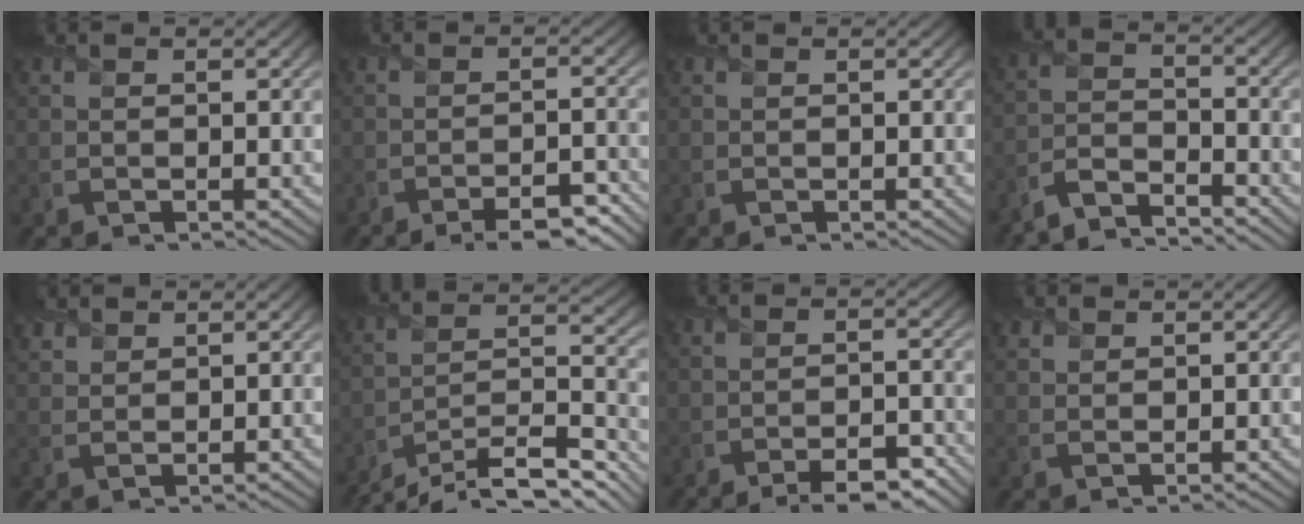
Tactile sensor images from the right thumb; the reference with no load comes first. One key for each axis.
{"total": 6.9, "fx": -5.2, "fy": 1.7, "fz": 4.3, "tx": -0.069, "ty": 0.005, "tz": -0.074}
{"total": 0.0}
{"total": 5.4, "fx": -4.9, "fy": 1.1, "fz": 1.9, "tx": -0.045, "ty": -0.003, "tz": -0.108}
{"total": 2.7, "fx": 2.3, "fy": 1.1, "fz": 0.9, "tx": -0.024, "ty": 0.007, "tz": 0.053}
{"total": 15.0, "fx": -12.9, "fy": 3.0, "fz": 7.0, "tx": -0.121, "ty": 0.001, "tz": -0.202}
{"total": 6.4, "fx": -4.8, "fy": 1.7, "fz": 3.9, "tx": -0.065, "ty": 0.006, "tz": -0.069}
{"total": 1.5, "fx": 1.3, "fy": 0.6, "fz": 0.4, "tx": -0.012, "ty": 0.003, "tz": 0.031}